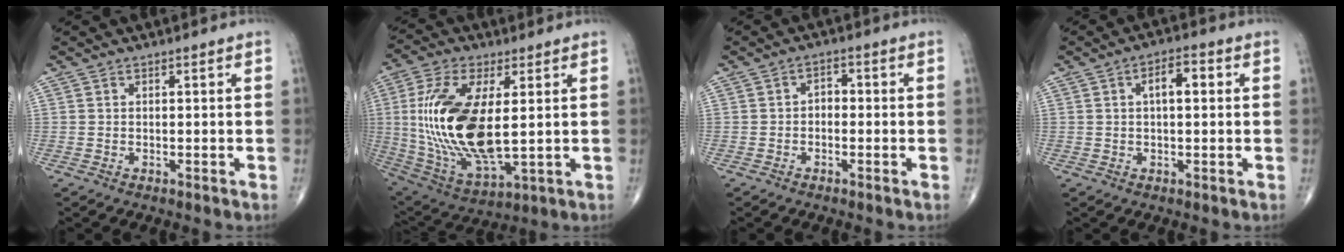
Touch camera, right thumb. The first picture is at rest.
{"total": 21.3, "force": [1.6, 9.2, 19.1], "torque": [-0.402, -0.019, 0.042]}
{"total": 2.4, "force": [-0.5, 1.7, 1.6], "torque": [-0.014, 0.013, -0.018]}
{"total": 4.9, "force": [1.0, 2.2, 4.3], "torque": [-0.064, 0.012, 0.011]}